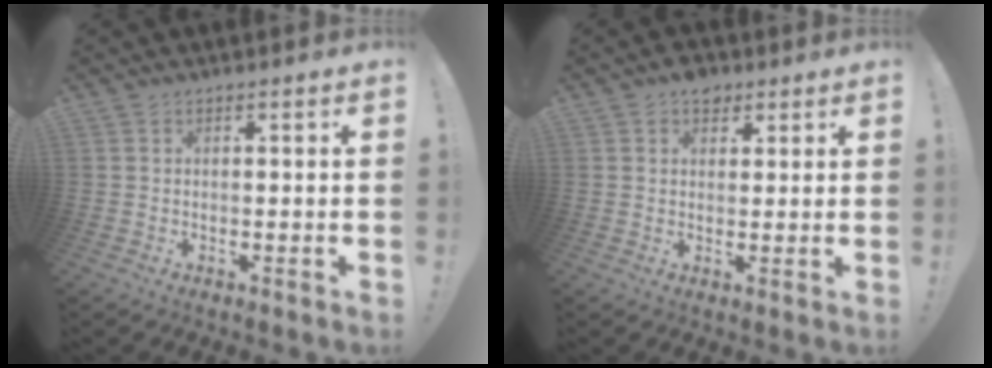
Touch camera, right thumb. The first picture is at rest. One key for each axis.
{"total": 4.8, "fx": 2.9, "fy": 3.5, "fz": 1.7, "tx": -0.012, "ty": -0.010, "tz": 0.051}